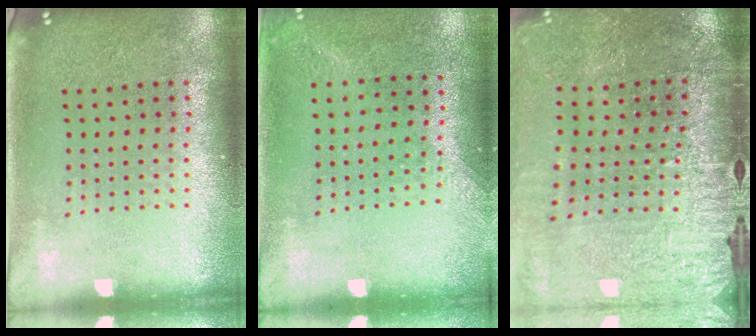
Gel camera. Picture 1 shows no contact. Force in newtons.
{"total": 1.3, "press": 1.1, "slide": 0.8}
{"total": 3.2, "press": 3.2, "slide": 0.5}